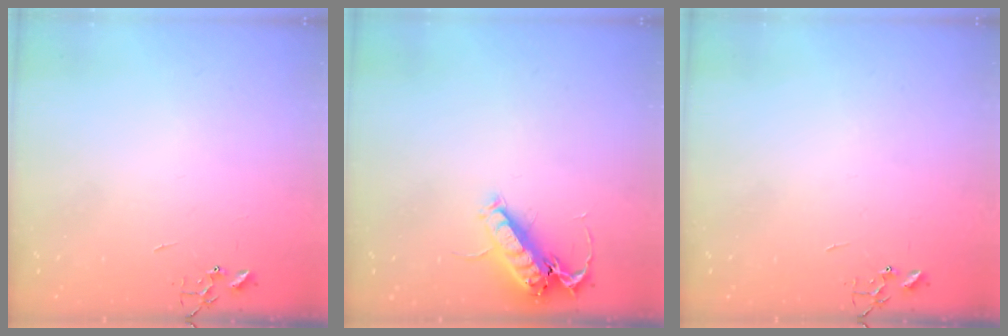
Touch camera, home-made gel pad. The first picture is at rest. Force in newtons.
{"total": 14.1, "press": 14.0, "slide": 1.8}
{"total": 0.0}